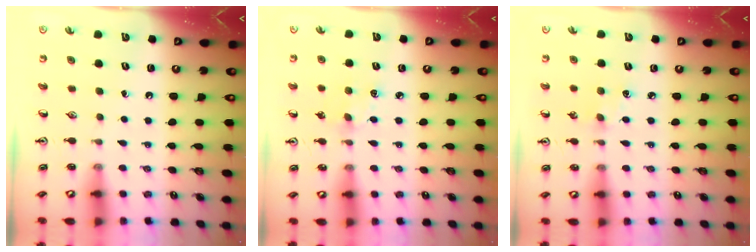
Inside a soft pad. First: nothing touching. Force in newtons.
{"total": 4.8, "press": 4.7, "slide": 0.6}
{"total": 4.5, "press": 4.4, "slide": 0.6}